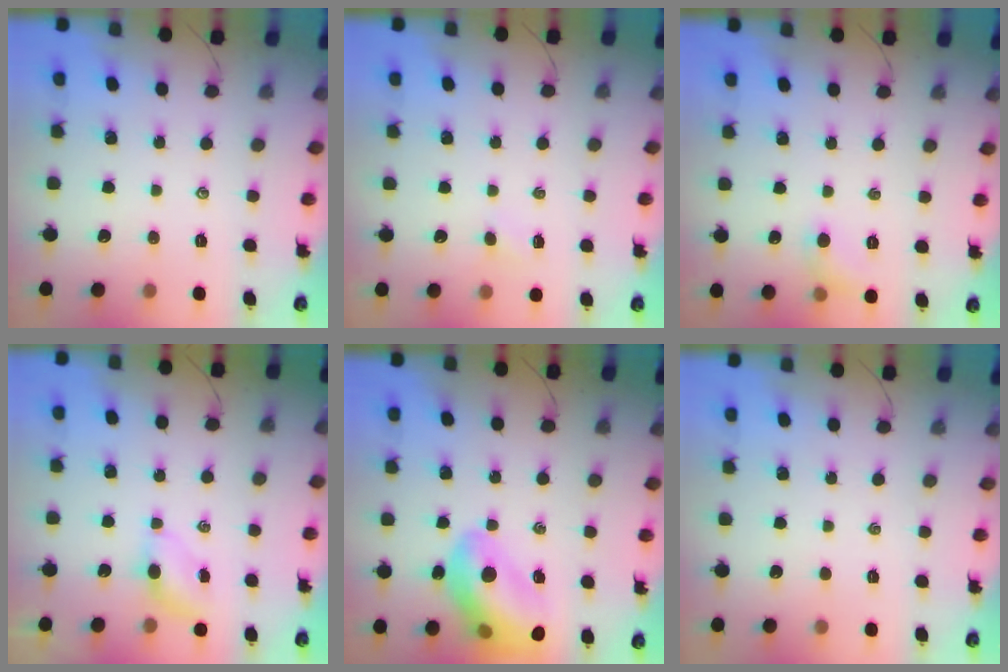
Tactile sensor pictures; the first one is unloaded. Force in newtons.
{"total": 2.5, "press": 2.4, "slide": 0.8}
{"total": 5.7, "press": 5.5, "slide": 1.5}
{"total": 4.0, "press": 3.9, "slide": 1.2}
{"total": 17.5, "press": 17.1, "slide": 3.6}
{"total": 0.0}